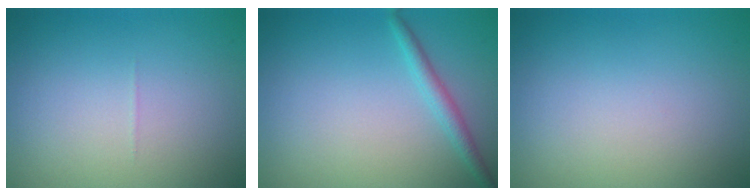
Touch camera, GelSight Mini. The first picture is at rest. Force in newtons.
{"total": 1.7, "press": 1.7, "slide": 0.1}
{"total": 0.0}